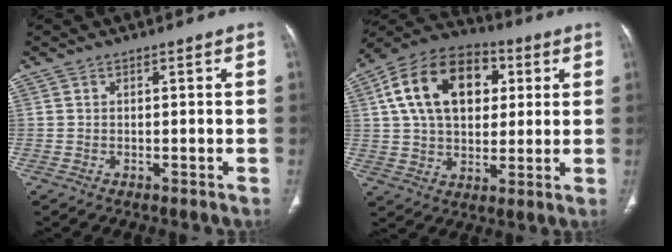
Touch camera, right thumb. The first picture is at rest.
{"total": 19.7, "force": [5.2, 13.1, 13.8], "torque": [-0.217, 0.009, 0.082]}